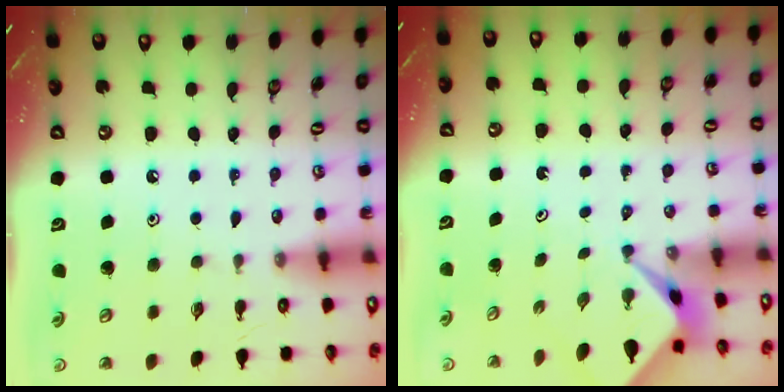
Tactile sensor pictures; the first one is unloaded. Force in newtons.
{"total": 1.6, "press": 1.5, "slide": 0.2}